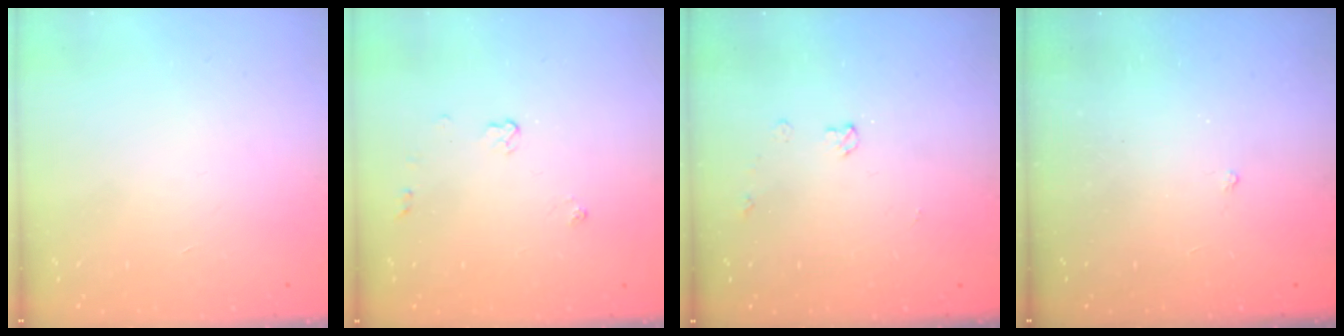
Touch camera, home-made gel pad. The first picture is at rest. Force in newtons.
{"total": 4.2, "press": 4.2, "slide": 0.7}
{"total": 4.0, "press": 4.0, "slide": 0.1}
{"total": 1.1, "press": 1.1, "slide": 0.3}